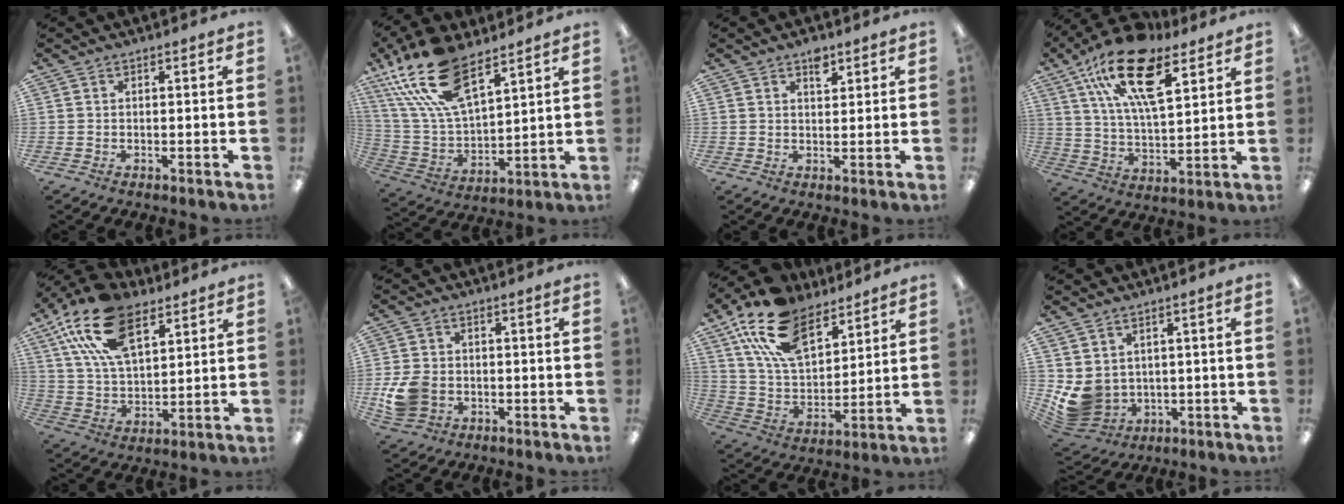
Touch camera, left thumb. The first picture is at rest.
{"total": 21.0, "force": [13.2, 9.4, 13.4], "torque": [-0.304, -0.057, 0.234]}
{"total": 3.7, "force": [2.6, 1.9, 2.0], "torque": [-0.011, -0.014, 0.040]}
{"total": 20.7, "force": [11.6, 8.7, 14.7], "torque": [-0.261, -0.047, 0.198]}
{"total": 18.6, "force": [10.1, 9.7, 12.2], "torque": [-0.244, -0.024, 0.182]}
{"total": 8.4, "force": [-2.3, 6.7, 4.5], "torque": [-0.081, 0.009, -0.039]}
{"total": 19.0, "force": [12.6, 9.7, 10.4], "torque": [-0.211, -0.049, 0.234]}
{"total": 6.8, "force": [0.8, 6.2, 2.6], "torque": [-0.084, -0.026, 0.022]}